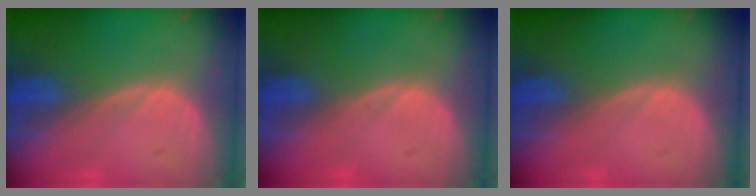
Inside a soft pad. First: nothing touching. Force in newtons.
{"total": 0.0}
{"total": 0.0}